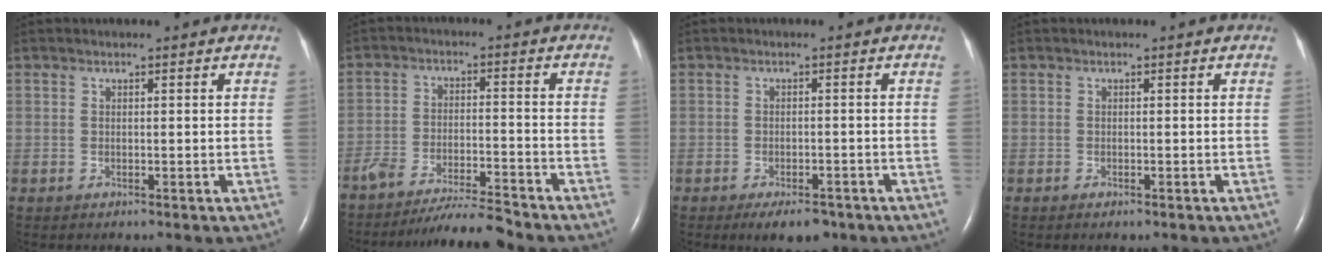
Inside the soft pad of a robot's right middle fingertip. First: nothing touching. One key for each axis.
{"total": 9.2, "fx": -8.7, "fy": -0.3, "fz": 3.0, "tx": -0.043, "ty": -0.013, "tz": -0.148}
{"total": 4.8, "fx": -3.4, "fy": 1.9, "fz": 2.8, "tx": -0.039, "ty": -0.003, "tz": -0.045}
{"total": 0.6, "fx": -0.4, "fy": 0.2, "fz": 0.4, "tx": -0.008, "ty": -0.001, "tz": -0.003}